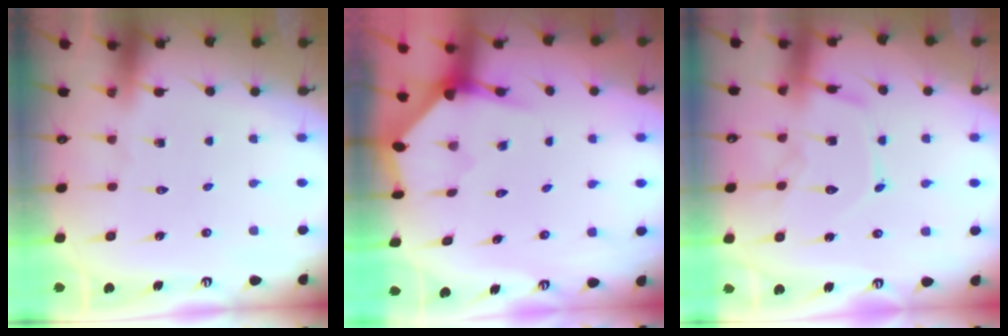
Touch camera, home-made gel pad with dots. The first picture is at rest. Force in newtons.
{"total": 3.5, "press": 3.5, "slide": 0.3}
{"total": 12.1, "press": 12.1, "slide": 0.6}